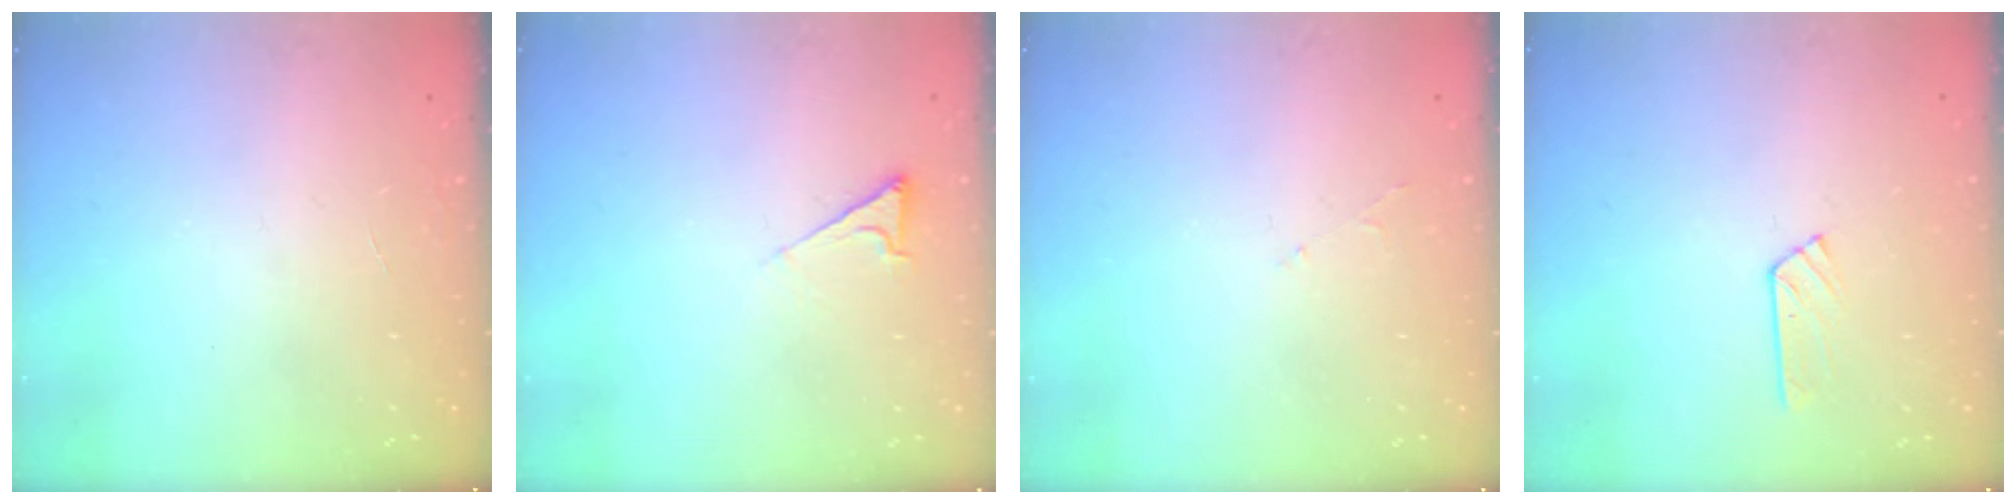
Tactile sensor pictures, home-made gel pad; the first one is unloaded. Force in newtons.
{"total": 4.4, "press": 4.3, "slide": 0.7}
{"total": 2.8, "press": 2.8, "slide": 0.5}
{"total": 5.3, "press": 5.2, "slide": 0.5}